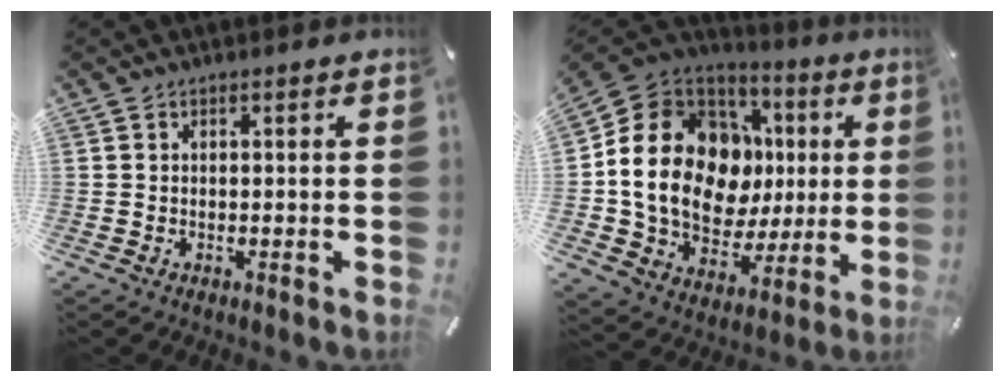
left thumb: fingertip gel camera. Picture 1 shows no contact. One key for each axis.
{"total": 20.5, "fx": 1.1, "fy": 16.3, "fz": 12.4, "tx": -0.239, "ty": -0.012, "tz": 0.037}